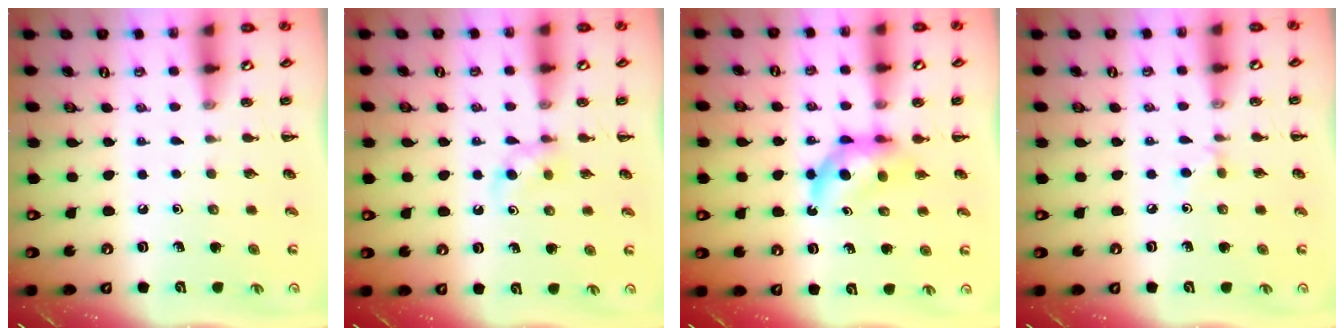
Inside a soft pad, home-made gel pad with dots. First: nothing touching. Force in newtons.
{"total": 3.9, "press": 3.7, "slide": 1.1}
{"total": 5.8, "press": 5.7, "slide": 1.1}
{"total": 4.0, "press": 3.7, "slide": 1.5}